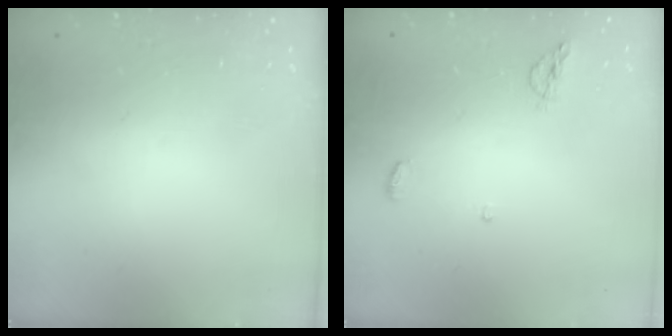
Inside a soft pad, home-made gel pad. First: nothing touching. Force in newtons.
{"total": 4.1, "press": 3.9, "slide": 1.3}